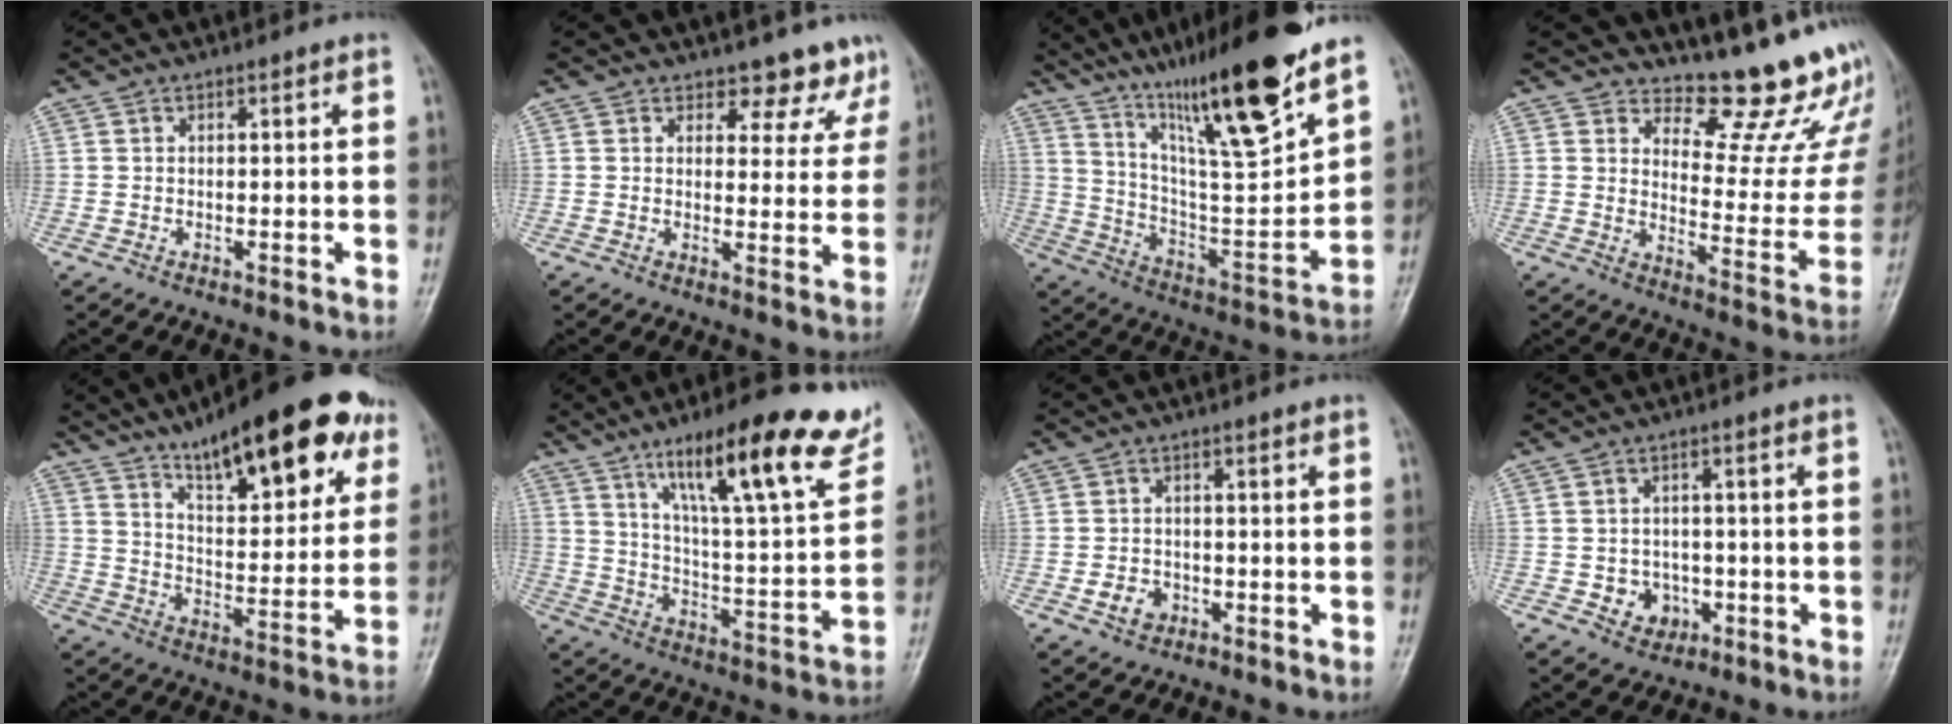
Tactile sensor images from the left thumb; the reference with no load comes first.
{"total": 7.1, "force": [6.0, 3.6, 0.8], "torque": [0.030, -0.037, 0.055]}
{"total": 24.5, "force": [17.1, 3.0, 17.2], "torque": [-0.255, -0.076, 0.294]}
{"total": 16.4, "force": [14.5, 4.7, 6.2], "torque": [-0.031, -0.150, 0.174]}
{"total": 23.7, "force": [14.8, 7.8, 16.8], "torque": [-0.201, -0.045, 0.222]}
{"total": 23.2, "force": [14.3, 4.8, 17.6], "torque": [-0.233, -0.050, 0.224]}
{"total": 3.9, "force": [-1.5, 3.1, 1.8], "torque": [-0.020, 0.007, -0.024]}
{"total": 5.4, "force": [-1.4, 4.8, 2.1], "torque": [-0.001, 0.010, -0.014]}